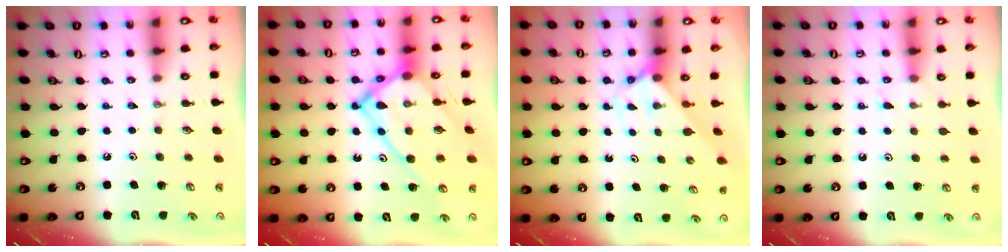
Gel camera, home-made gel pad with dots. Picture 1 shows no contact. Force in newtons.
{"total": 19.3, "press": 19.3, "slide": 1.8}
{"total": 2.6, "press": 2.6, "slide": 0.3}
{"total": 4.9, "press": 4.8, "slide": 0.6}